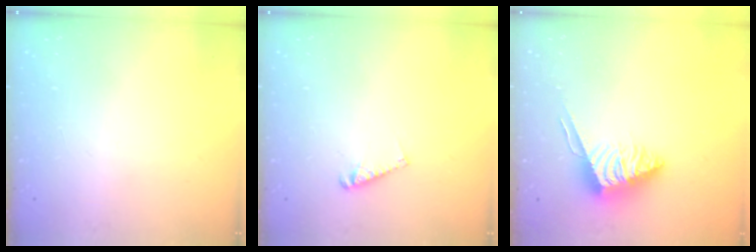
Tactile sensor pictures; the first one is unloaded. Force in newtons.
{"total": 3.5, "press": 3.5, "slide": 0.3}
{"total": 6.4, "press": 6.4, "slide": 0.5}